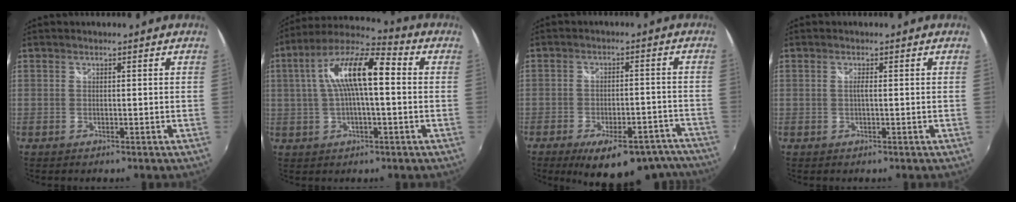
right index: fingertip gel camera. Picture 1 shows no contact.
{"total": 14.1, "force": [1.6, 4.1, 13.4], "torque": [-0.250, 0.025, 0.019]}
{"total": 17.4, "force": [-13.8, 6.5, 8.3], "torque": [-0.129, 0.003, -0.167]}
{"total": 0.9, "force": [0.0, -0.2, 0.8], "torque": [-0.016, 0.000, -0.001]}